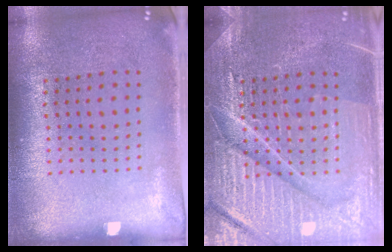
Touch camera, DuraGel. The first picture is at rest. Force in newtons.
{"total": 5.2, "press": 5.1, "slide": 0.7}